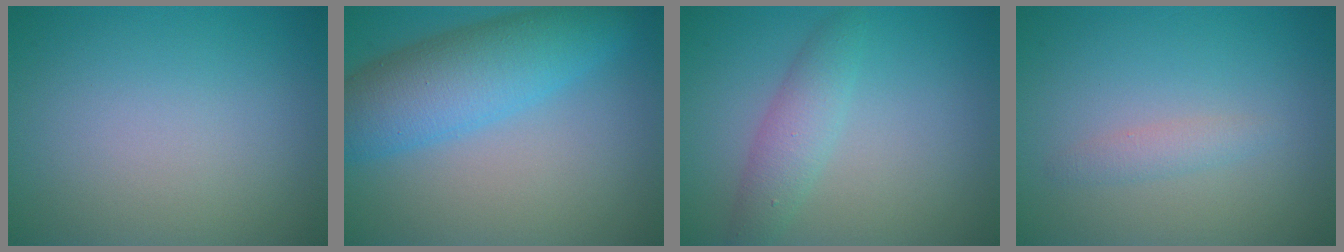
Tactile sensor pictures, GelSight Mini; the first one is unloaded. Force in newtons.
{"total": 7.4, "press": 7.4, "slide": 0.3}
{"total": 2.7, "press": 2.7, "slide": 0.2}
{"total": 1.2, "press": 1.2, "slide": 0.0}